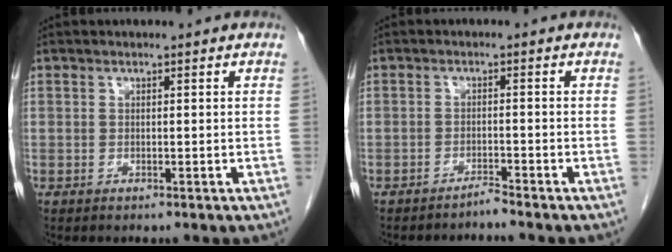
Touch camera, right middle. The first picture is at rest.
{"total": 1.5, "force": [-1.4, -0.4, 0.0], "torque": [0.008, -0.002, -0.021]}